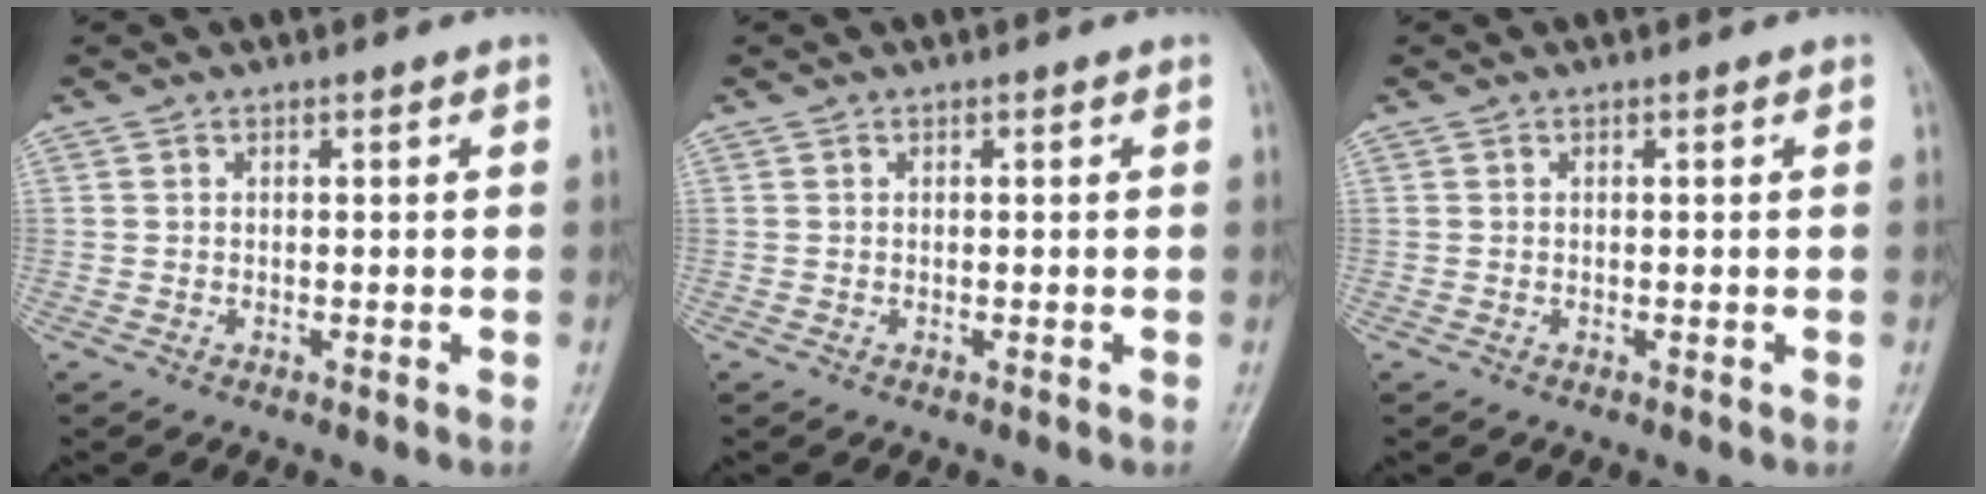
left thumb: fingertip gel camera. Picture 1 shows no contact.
{"total": 0.0}
{"total": 0.0}